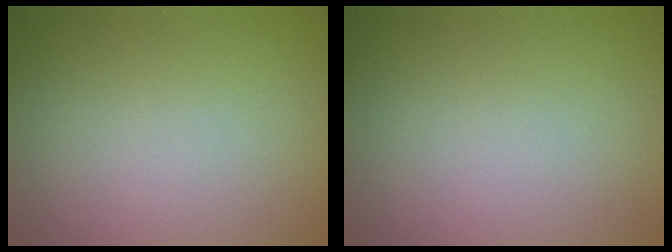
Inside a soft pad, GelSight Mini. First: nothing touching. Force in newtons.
{"total": 0.0}